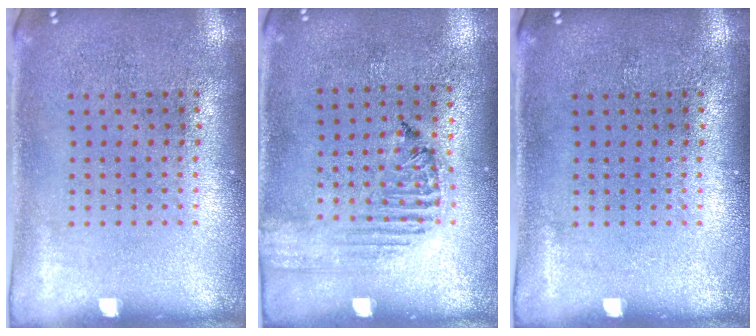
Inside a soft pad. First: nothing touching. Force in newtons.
{"total": 1.5, "press": 1.5, "slide": 0.3}
{"total": 0.0}